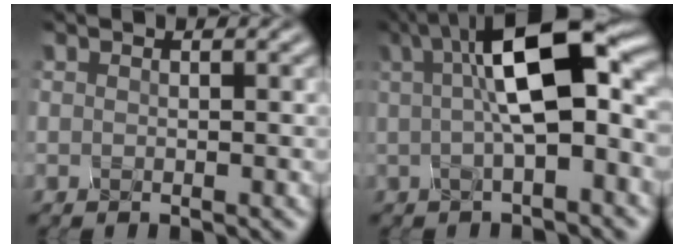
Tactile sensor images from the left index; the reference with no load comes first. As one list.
[{"total": 9.4, "force": [1.8, 2.7, 8.9], "torque": [-0.133, 0.018, 0.020]}]